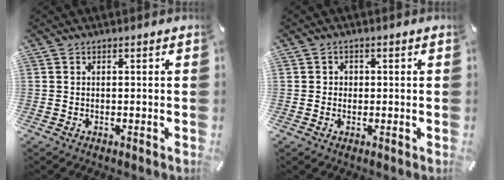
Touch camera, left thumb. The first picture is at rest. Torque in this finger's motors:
{"motor_torque": [-0.01, -0.08, 0.04, -0.07, 0.00]}